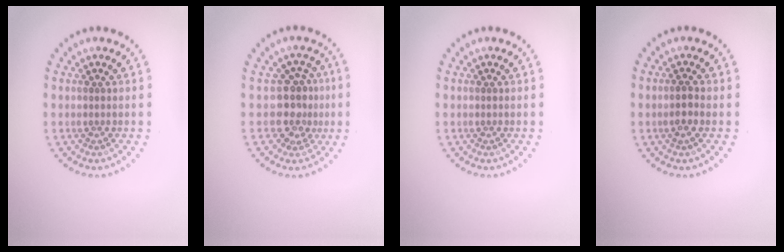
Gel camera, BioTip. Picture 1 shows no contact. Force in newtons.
{"total": 3.2, "press": 2.6, "slide": 1.8}
{"total": 0.0}
{"total": 1.0, "press": 0.9, "slide": 0.5}